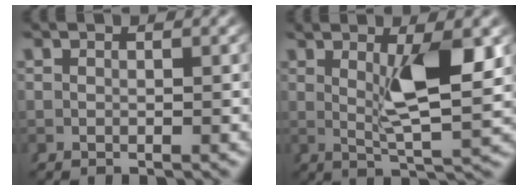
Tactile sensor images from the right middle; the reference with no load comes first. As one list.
[{"total": 6.4, "force": [1.6, 0.9, 6.1], "torque": [-0.103, -0.009, 0.036]}]